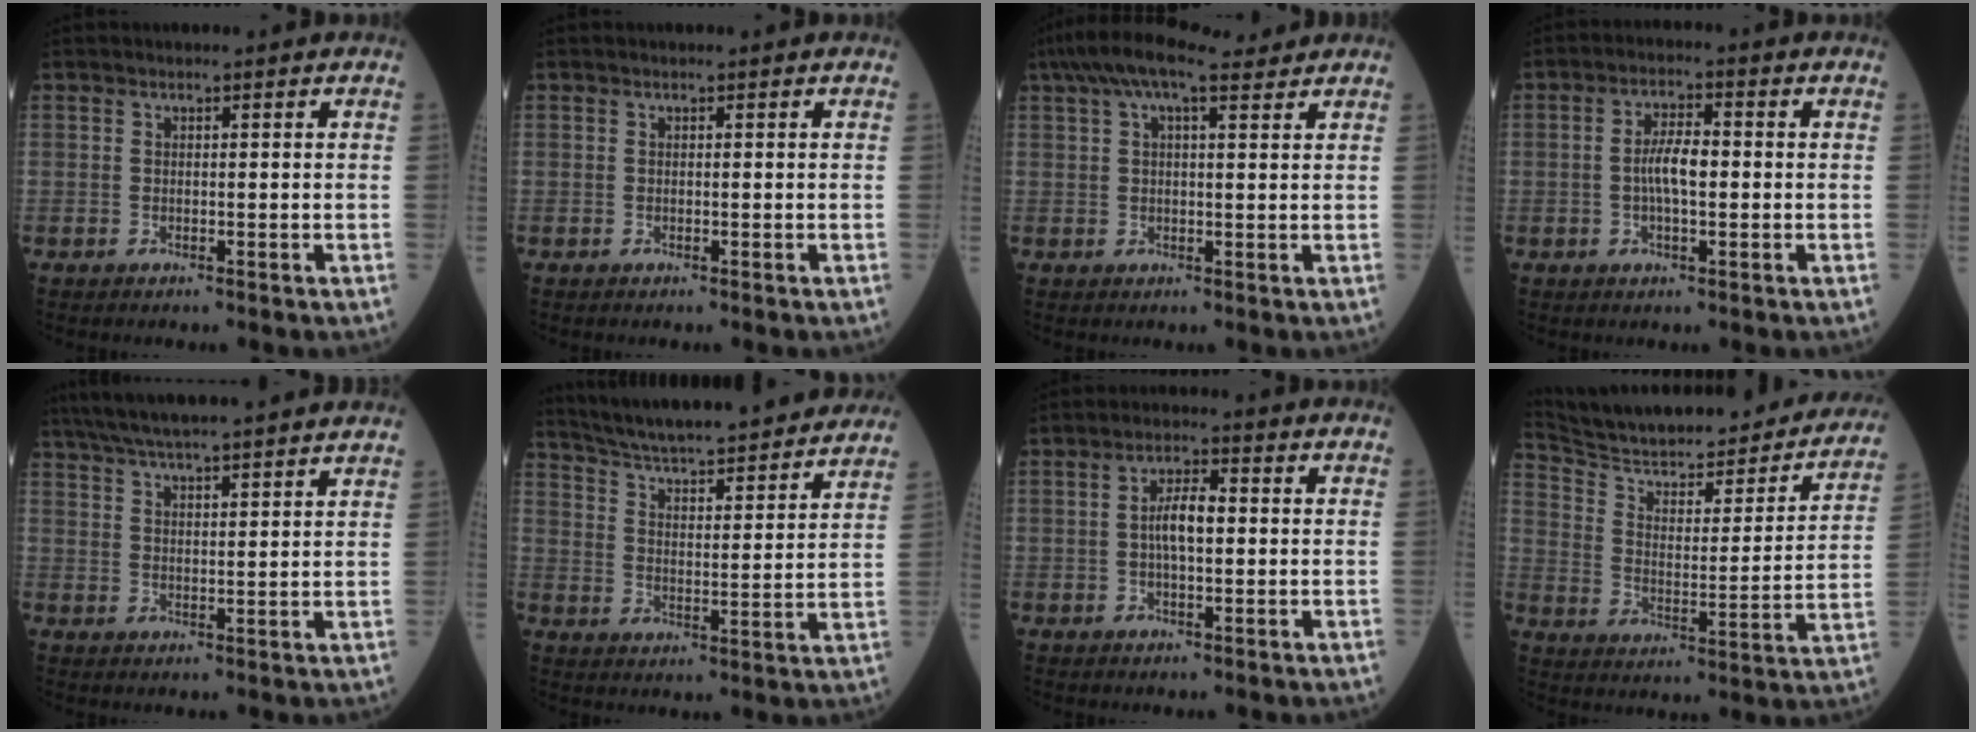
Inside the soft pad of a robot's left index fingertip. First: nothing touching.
{"total": 0.0}
{"total": 9.4, "force": [7.1, 2.4, 5.8], "torque": [-0.109, 0.048, 0.116]}
{"total": 4.9, "force": [-0.3, 1.5, 4.7], "torque": [-0.098, 0.007, -0.010]}
{"total": 17.5, "force": [15.5, 0.8, 8.1], "torque": [-0.140, 0.037, 0.220]}
{"total": 26.3, "force": [23.9, 2.7, 10.6], "torque": [-0.169, -0.019, 0.323]}
{"total": 4.8, "force": [0.1, 1.6, 4.6], "torque": [-0.093, 0.009, -0.002]}
{"total": 28.9, "force": [25.6, 5.8, 12.0], "torque": [-0.186, -0.043, 0.338]}